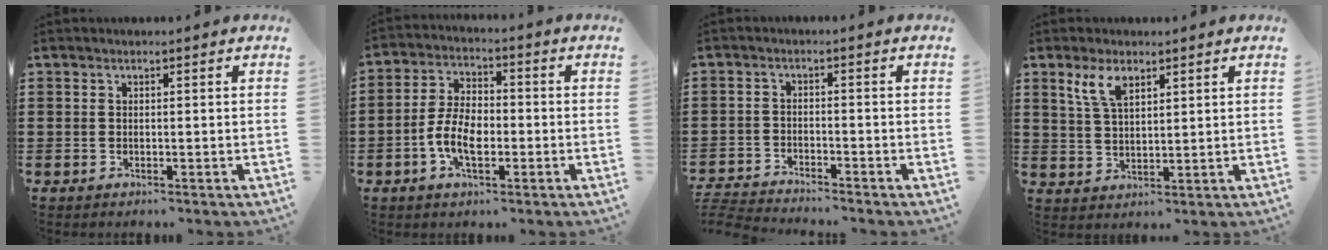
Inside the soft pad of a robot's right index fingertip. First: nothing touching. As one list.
[{"total": 7.0, "force": [-2.0, 3.7, 5.6], "torque": [-0.131, 0.001, -0.045]}, {"total": 3.4, "force": [-3.4, 0.0, 0.1], "torque": [-0.012, -0.004, -0.074]}, {"total": 4.8, "force": [2.9, 2.0, 3.2], "torque": [-0.072, 0.006, 0.052]}]